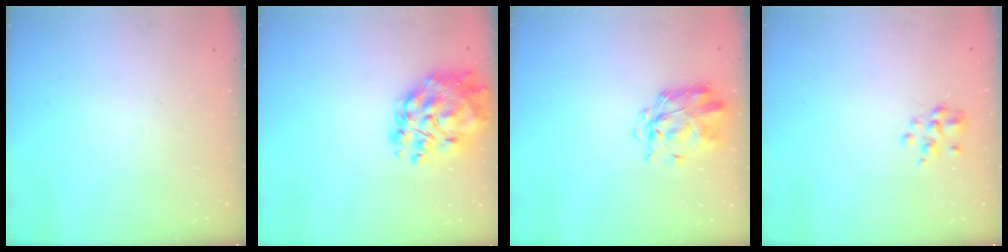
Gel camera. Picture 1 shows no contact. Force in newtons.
{"total": 15.7, "press": 15.2, "slide": 4.0}
{"total": 2.9, "press": 2.8, "slide": 0.8}
{"total": 2.7, "press": 2.6, "slide": 0.6}